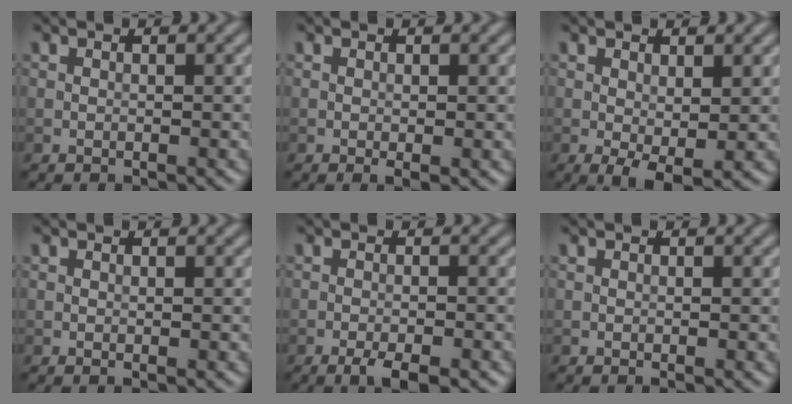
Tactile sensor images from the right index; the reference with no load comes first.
{"total": 0.8, "force": [-0.2, 0.1, 0.8], "torque": [-0.011, -0.005, -0.002]}
{"total": 2.5, "force": [-0.1, 1.0, 2.3], "torque": [-0.040, -0.009, 0.001]}
{"total": 0.0}
{"total": 3.0, "force": [-1.9, 0.5, 2.3], "torque": [-0.041, -0.001, -0.034]}
{"total": 0.0}